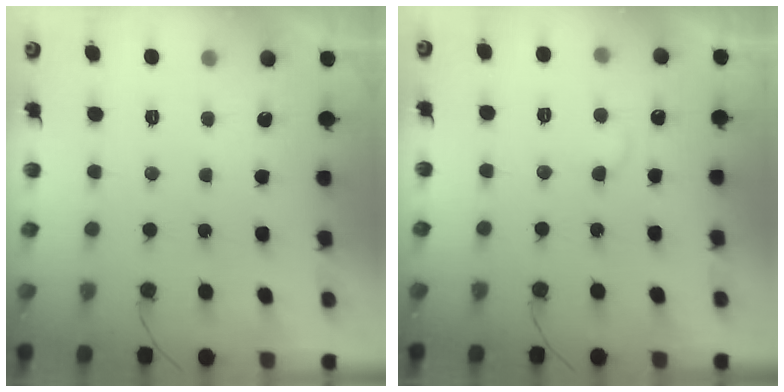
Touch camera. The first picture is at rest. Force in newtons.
{"total": 5.4, "press": 5.4, "slide": 0.4}